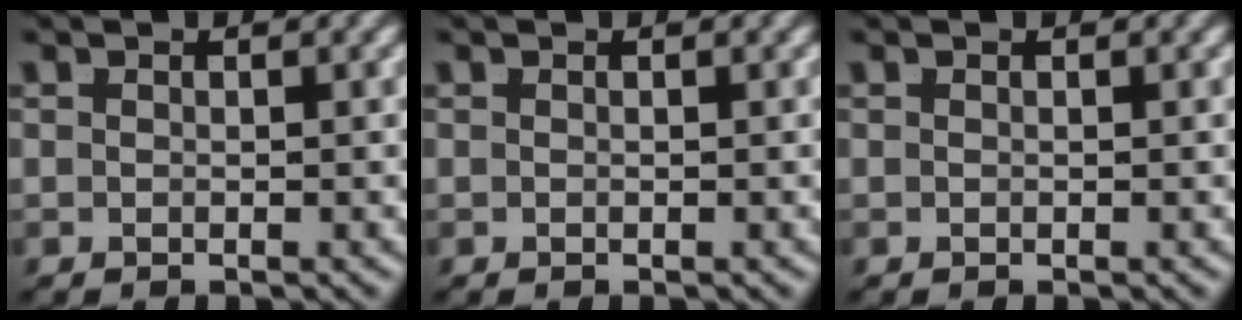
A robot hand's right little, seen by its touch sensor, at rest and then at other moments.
{"total": 0.0}
{"total": 0.0}